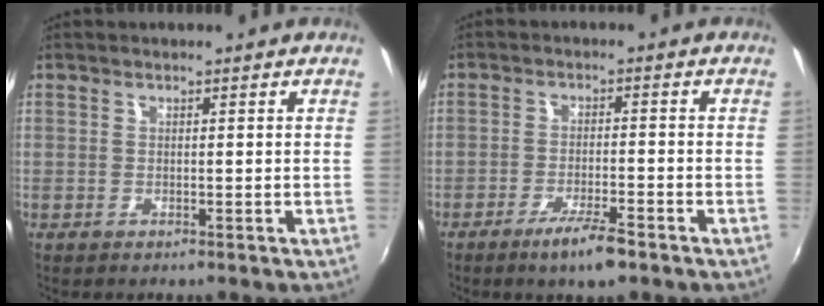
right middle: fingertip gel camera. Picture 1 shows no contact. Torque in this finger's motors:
{"motor_torque": [1.11, -1.03, 0.39, 0.10]}